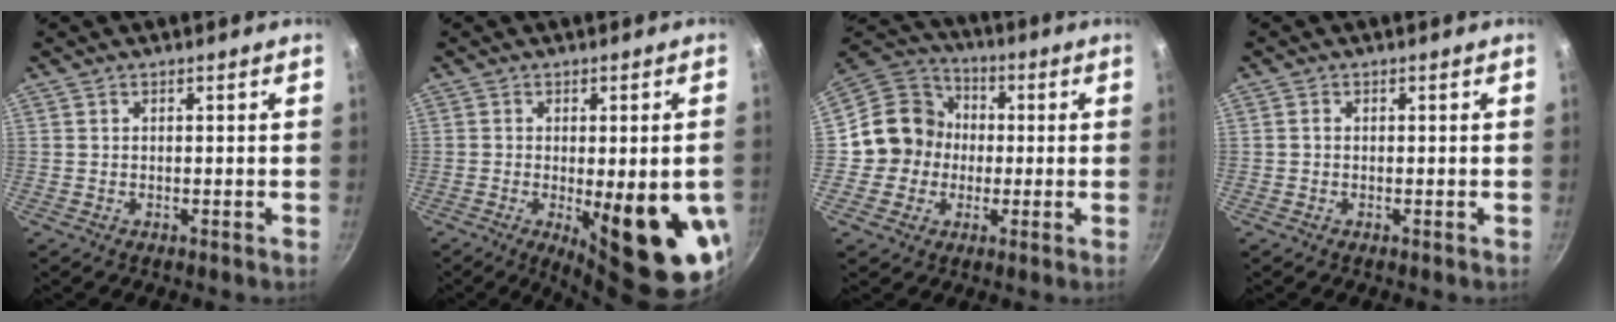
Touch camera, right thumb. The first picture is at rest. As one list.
[{"total": 17.1, "force": [-4.1, 5.2, 15.8], "torque": [-0.182, -0.012, -0.040]}, {"total": 11.9, "force": [-0.6, 11.3, 3.6], "torque": [-0.021, 0.031, -0.031]}, {"total": 0.5, "force": [-0.1, 0.5, 0.3], "torque": [-0.003, 0.003, -0.003]}]